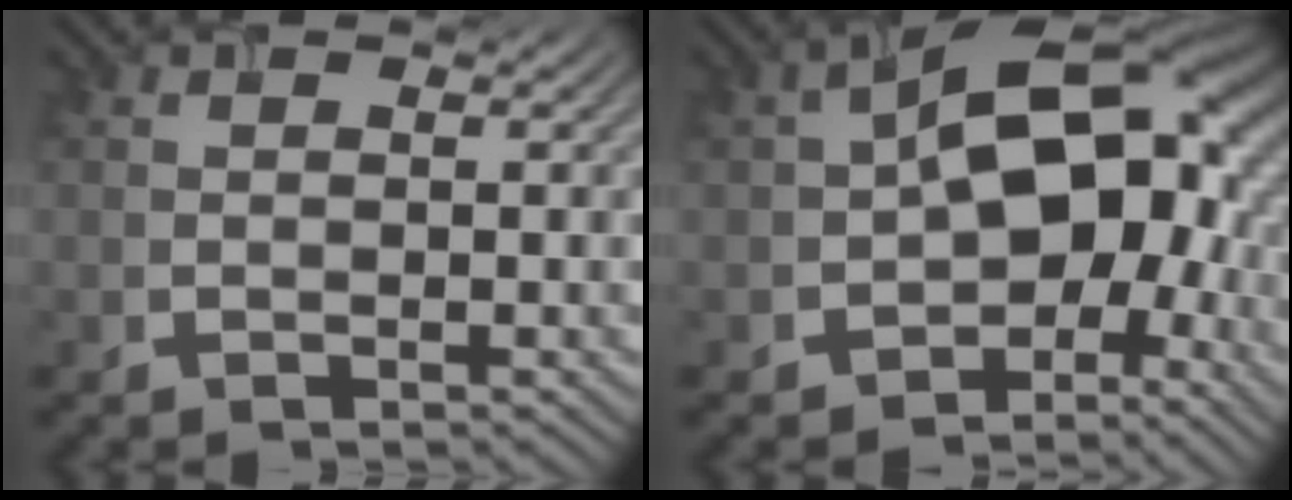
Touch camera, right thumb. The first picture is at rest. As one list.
[{"total": 13.9, "force": [-1.0, 8.9, 10.6], "torque": [-0.145, 0.004, -0.028]}]